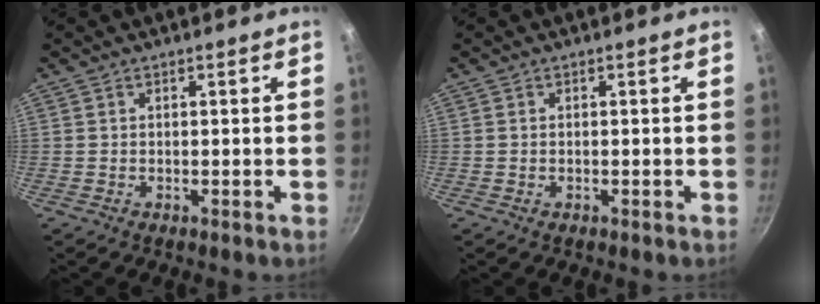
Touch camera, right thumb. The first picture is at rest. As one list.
[{"total": 0.0}]